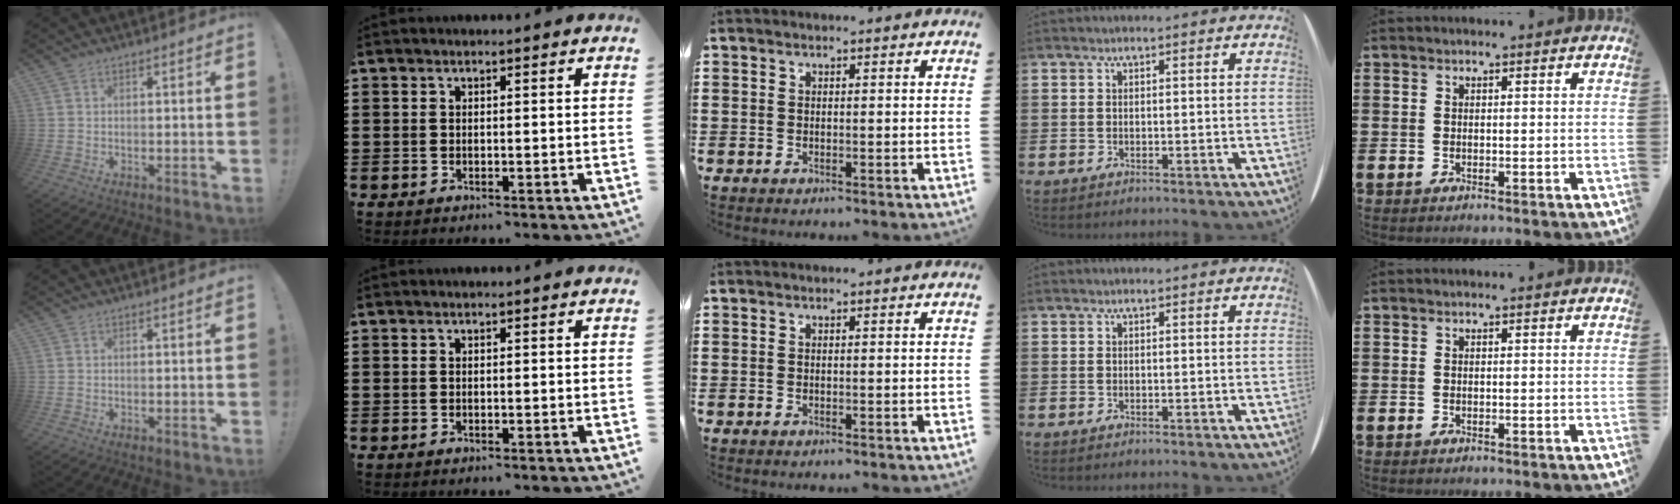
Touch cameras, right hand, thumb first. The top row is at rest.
{}